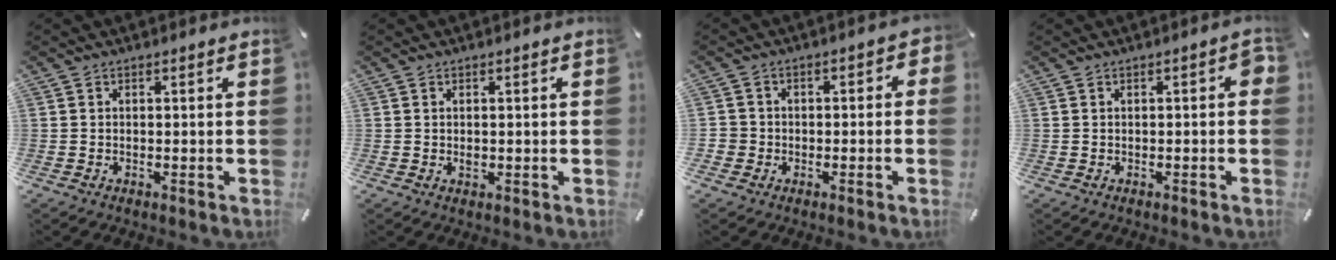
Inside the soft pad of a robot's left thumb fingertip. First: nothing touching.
{"total": 0.9, "force": [-0.1, 0.7, 0.6], "torque": [-0.013, 0.003, -0.002]}
{"total": 4.3, "force": [-1.8, 3.8, 0.9], "torque": [-0.009, 0.016, -0.036]}
{"total": 2.3, "force": [-0.5, 1.1, 2.0], "torque": [-0.033, 0.007, -0.009]}